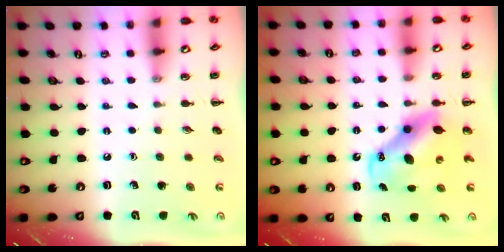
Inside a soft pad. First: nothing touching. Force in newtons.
{"total": 8.4, "press": 8.2, "slide": 2.1}